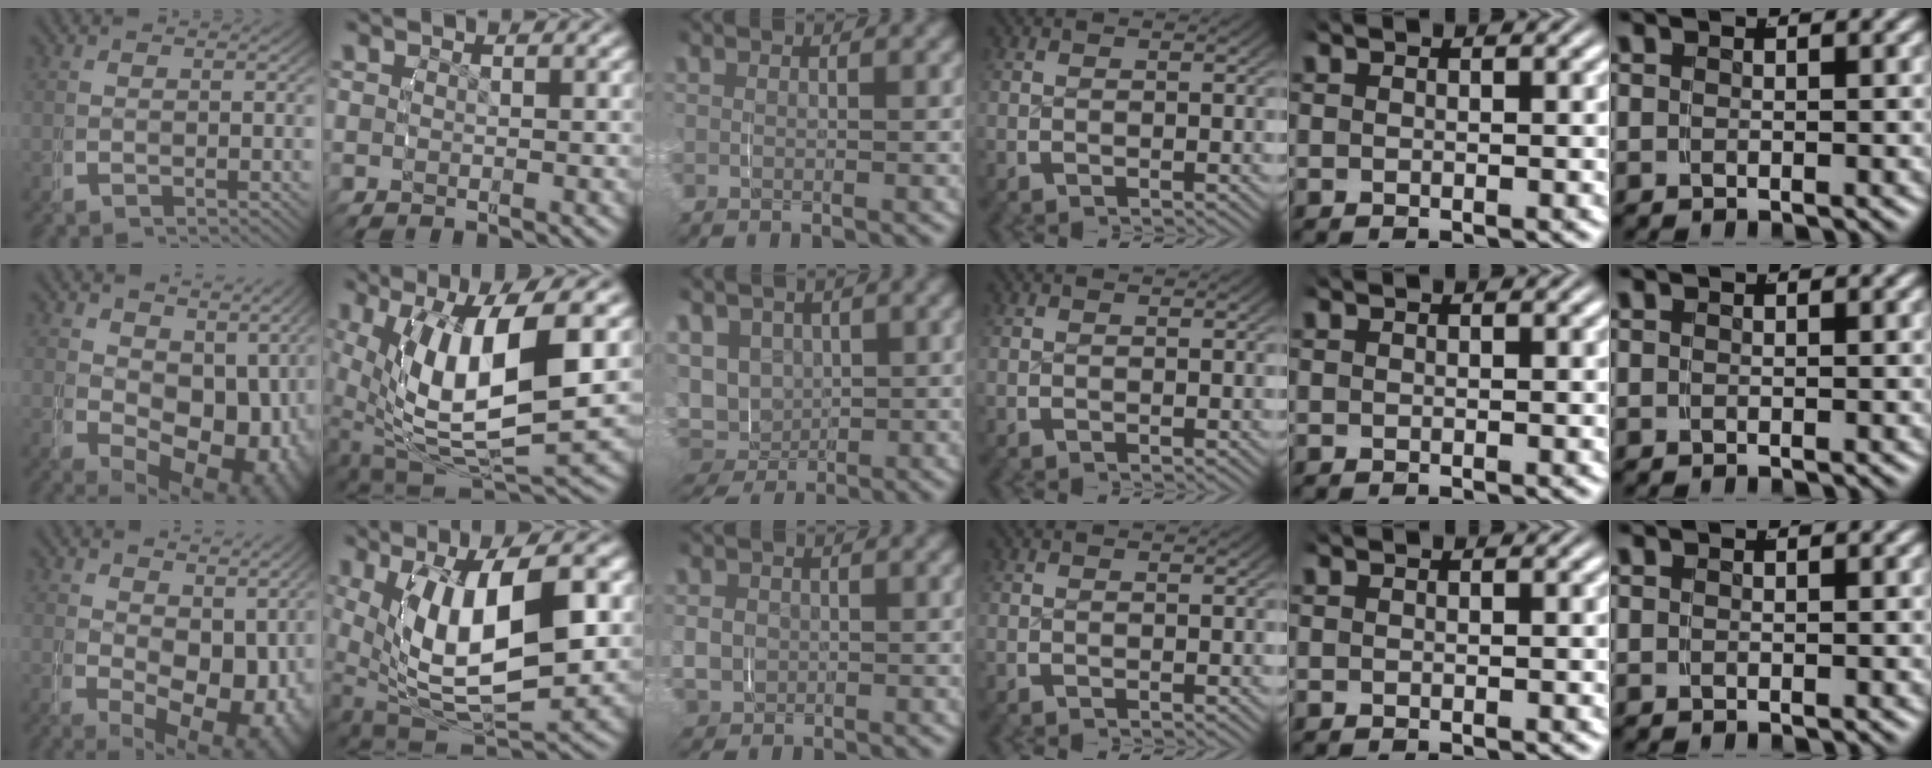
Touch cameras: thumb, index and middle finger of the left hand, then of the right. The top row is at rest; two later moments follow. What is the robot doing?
{"motion": "grasp_and_lifting", "object": "water bottle"}